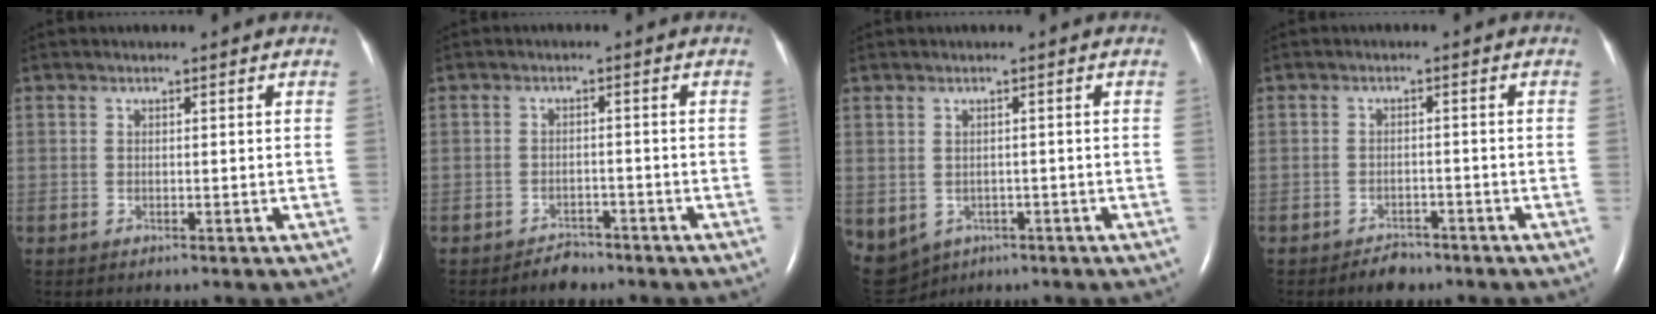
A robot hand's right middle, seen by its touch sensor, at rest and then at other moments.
{"total": 2.6, "force": [-2.2, 1.2, 0.5], "torque": [-0.015, 0.001, -0.032]}
{"total": 18.6, "force": [-7.6, 14.9, 8.0], "torque": [-0.276, -0.015, -0.095]}
{"total": 2.9, "force": [-2.4, 1.4, 1.0], "torque": [-0.021, 0.001, -0.032]}